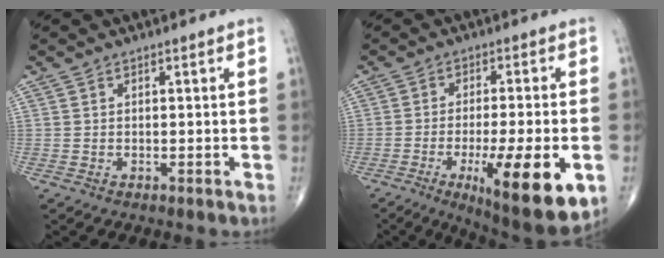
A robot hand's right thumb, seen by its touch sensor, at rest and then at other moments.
{"total": 16.8, "force": [-5.7, 4.0, 15.3], "torque": [-0.215, -0.009, -0.075]}